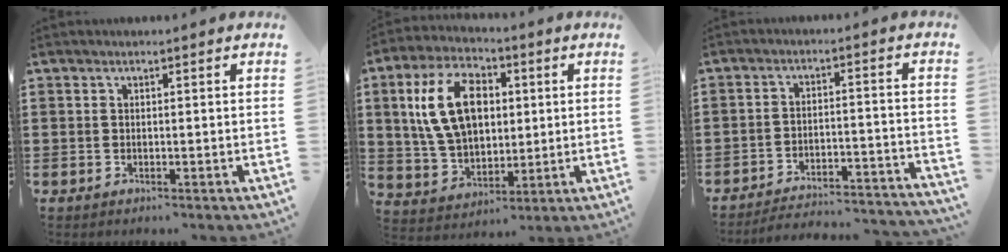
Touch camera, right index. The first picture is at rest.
{"total": 13.0, "force": [2.8, 8.1, 9.7], "torque": [-0.218, 0.017, 0.046]}
{"total": 3.9, "force": [-3.8, 0.2, 1.1], "torque": [-0.027, -0.008, -0.080]}